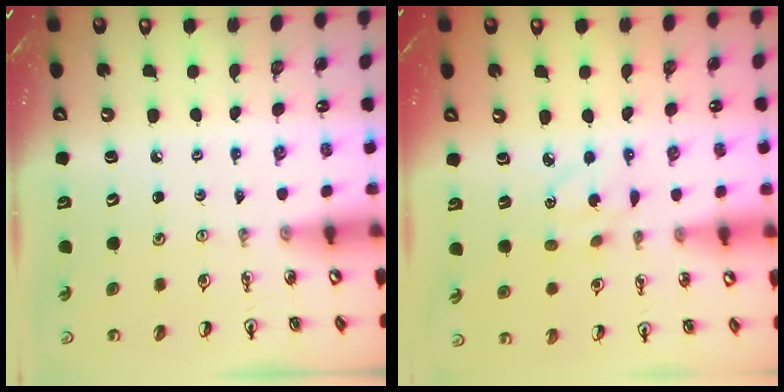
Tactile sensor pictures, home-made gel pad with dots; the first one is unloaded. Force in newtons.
{"total": 3.9, "press": 3.9, "slide": 0.4}